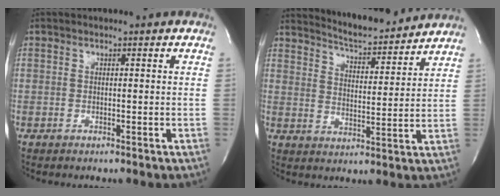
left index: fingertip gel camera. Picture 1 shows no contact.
{"total": 12.2, "force": [11.6, 1.2, 3.3], "torque": [-0.058, -0.001, 0.172]}